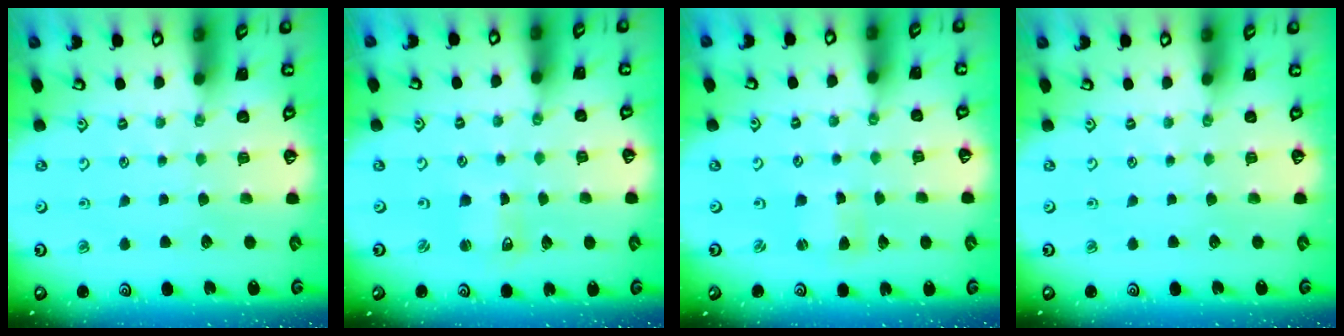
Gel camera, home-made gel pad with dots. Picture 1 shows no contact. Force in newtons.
{"total": 1.7, "press": 1.6, "slide": 0.3}
{"total": 1.5, "press": 1.4, "slide": 0.3}
{"total": 0.0}